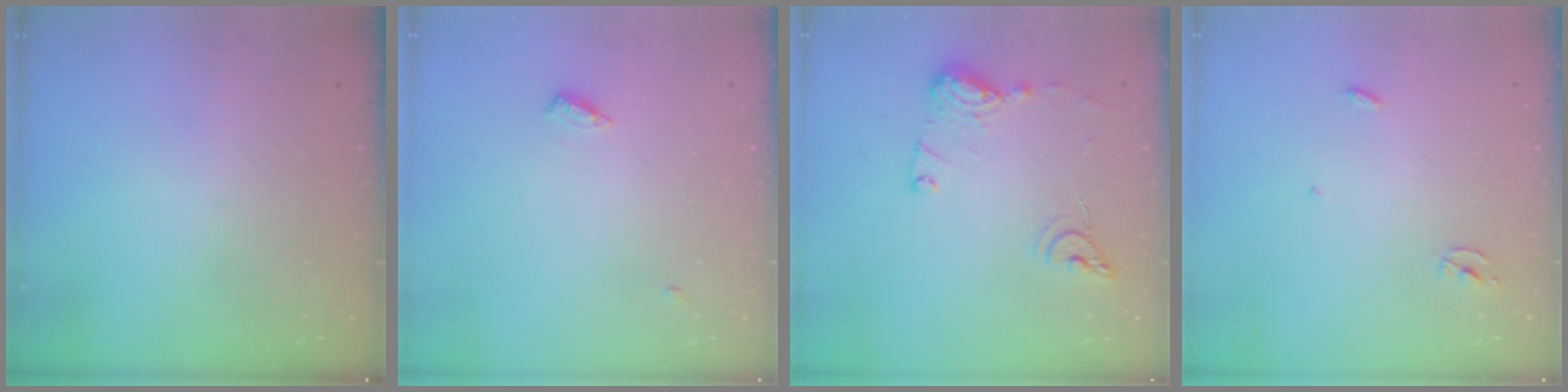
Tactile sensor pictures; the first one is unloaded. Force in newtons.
{"total": 4.5, "press": 4.5, "slide": 0.4}
{"total": 12.2, "press": 12.2, "slide": 1.0}
{"total": 2.5, "press": 2.5, "slide": 0.1}